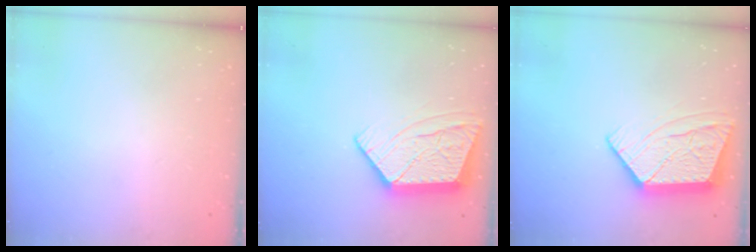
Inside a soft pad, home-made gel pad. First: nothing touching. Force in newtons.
{"total": 14.4, "press": 14.3, "slide": 1.3}
{"total": 14.4, "press": 14.3, "slide": 1.3}